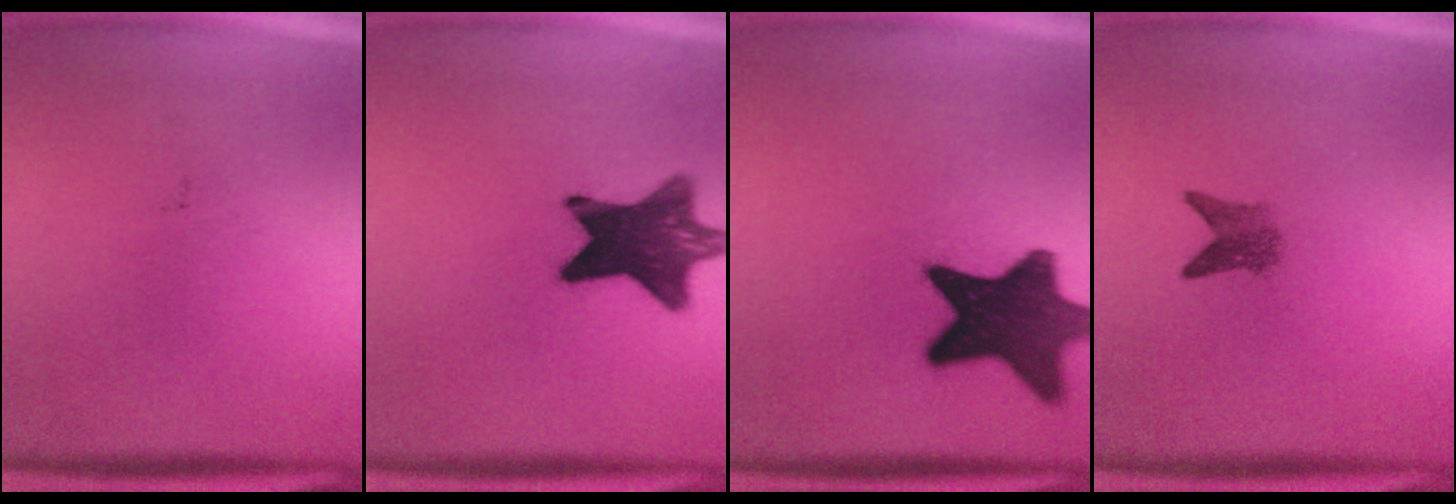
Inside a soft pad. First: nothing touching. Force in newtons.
{"total": 13.0}
{"total": 14.9}
{"total": 2.8}